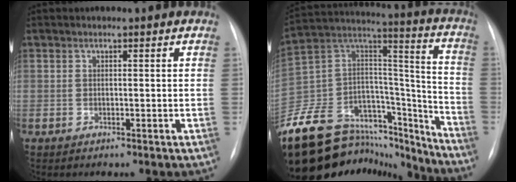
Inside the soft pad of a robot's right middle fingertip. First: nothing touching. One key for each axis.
{"total": 31.2, "fx": -26.0, "fy": 12.1, "fz": 12.2, "tx": -0.217, "ty": 0.031, "tz": -0.399}